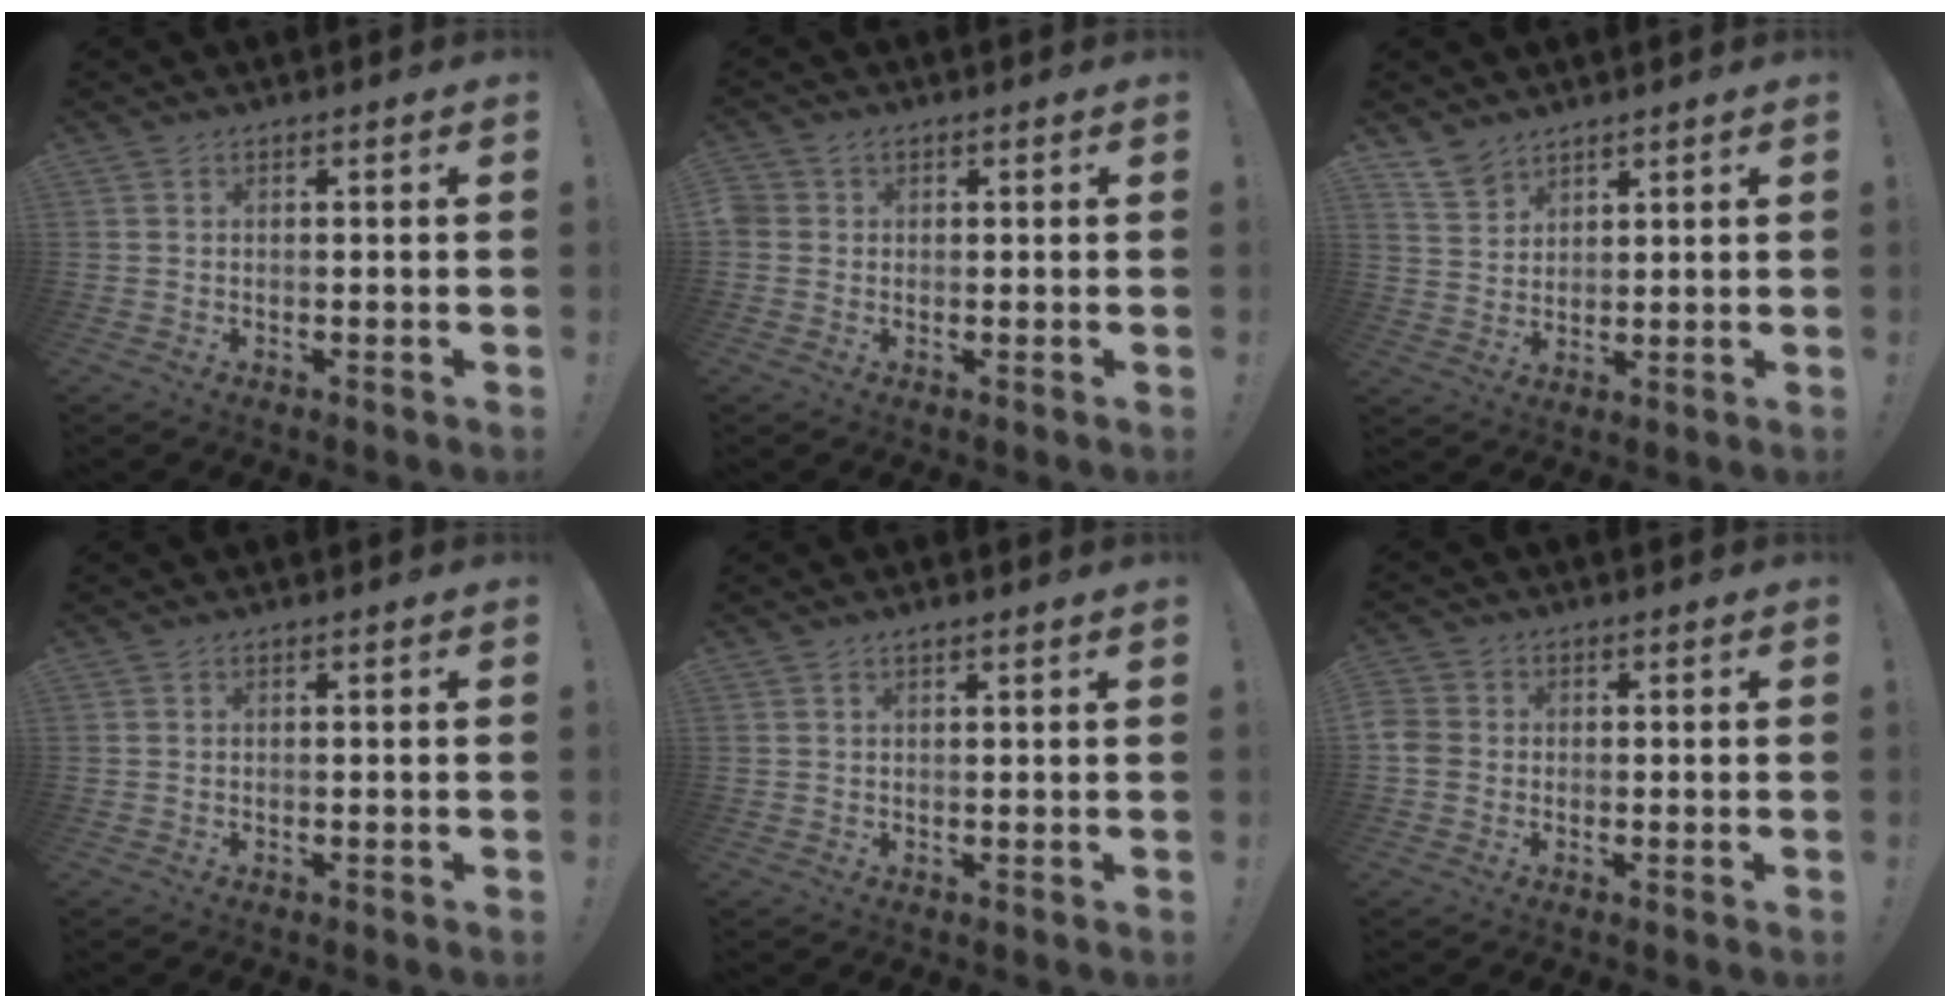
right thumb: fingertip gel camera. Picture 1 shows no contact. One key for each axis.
{"total": 2.1, "fx": 0.5, "fy": 1.8, "fz": 0.8, "tx": -0.018, "ty": 0.004, "tz": 0.012}
{"total": 6.4, "fx": 5.2, "fy": 3.4, "fz": 1.4, "tx": -0.022, "ty": -0.035, "tz": 0.101}
{"total": 0.0}
{"total": 0.9, "fx": 0.7, "fy": -0.3, "fz": 0.6, "tx": -0.012, "ty": -0.002, "tz": 0.011}
{"total": 4.0, "fx": -1.0, "fy": 3.6, "fz": 1.5, "tx": -0.044, "ty": 0.010, "tz": -0.017}